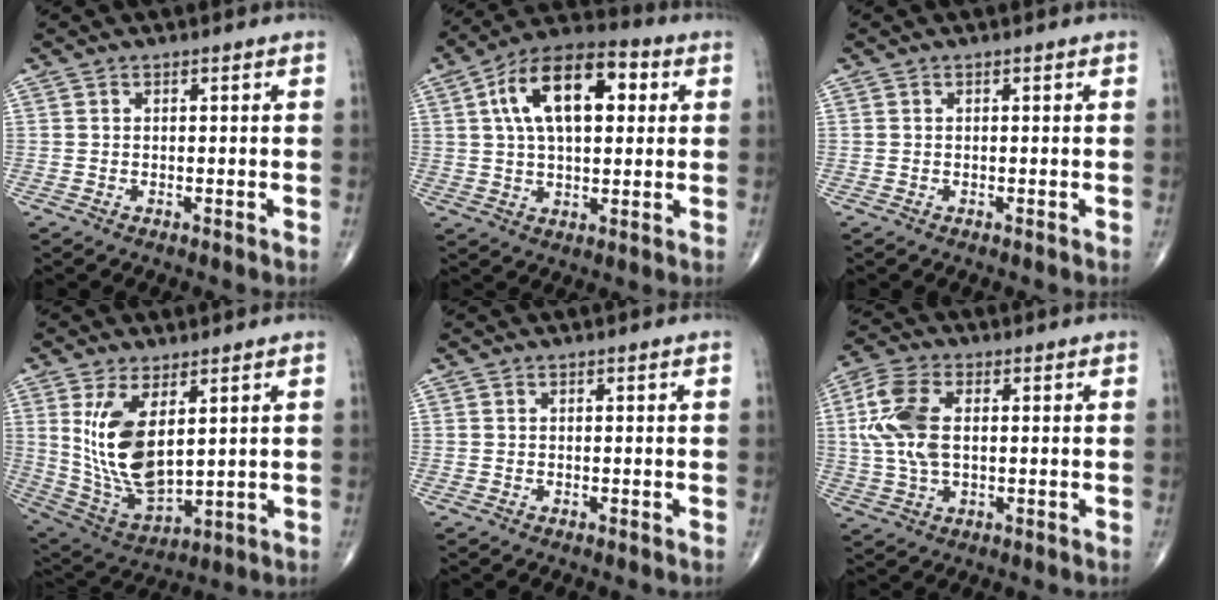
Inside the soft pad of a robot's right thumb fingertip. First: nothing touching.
{"total": 16.9, "force": [4.3, 8.8, 13.8], "torque": [-0.216, 0.021, 0.063]}
{"total": 0.0}
{"total": 13.8, "force": [3.7, 6.5, 11.6], "torque": [-0.219, -0.025, 0.095]}
{"total": 0.0}
{"total": 10.5, "force": [1.3, 5.9, 8.6], "torque": [-0.197, 0.008, 0.024]}